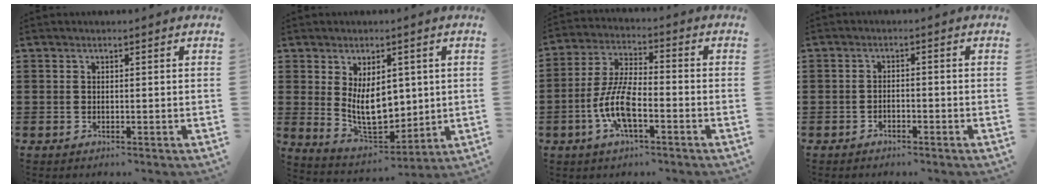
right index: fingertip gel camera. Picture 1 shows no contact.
{"total": 9.6, "force": [1.2, 6.1, 7.4], "torque": [-0.125, 0.001, 0.021]}
{"total": 8.7, "force": [-3.0, 3.1, 7.5], "torque": [-0.179, -0.011, -0.065]}
{"total": 1.3, "force": [-1.2, 0.4, 0.3], "torque": [-0.010, 0.000, -0.025]}